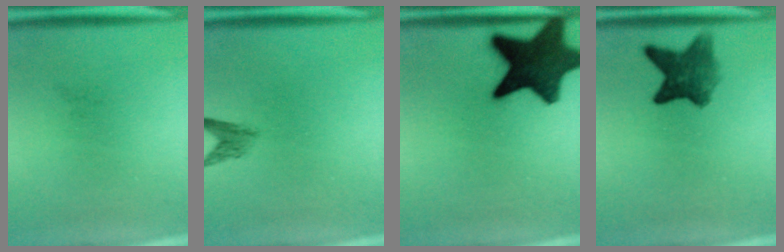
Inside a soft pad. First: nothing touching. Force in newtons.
{"total": 2.0}
{"total": 16.3}
{"total": 6.3}